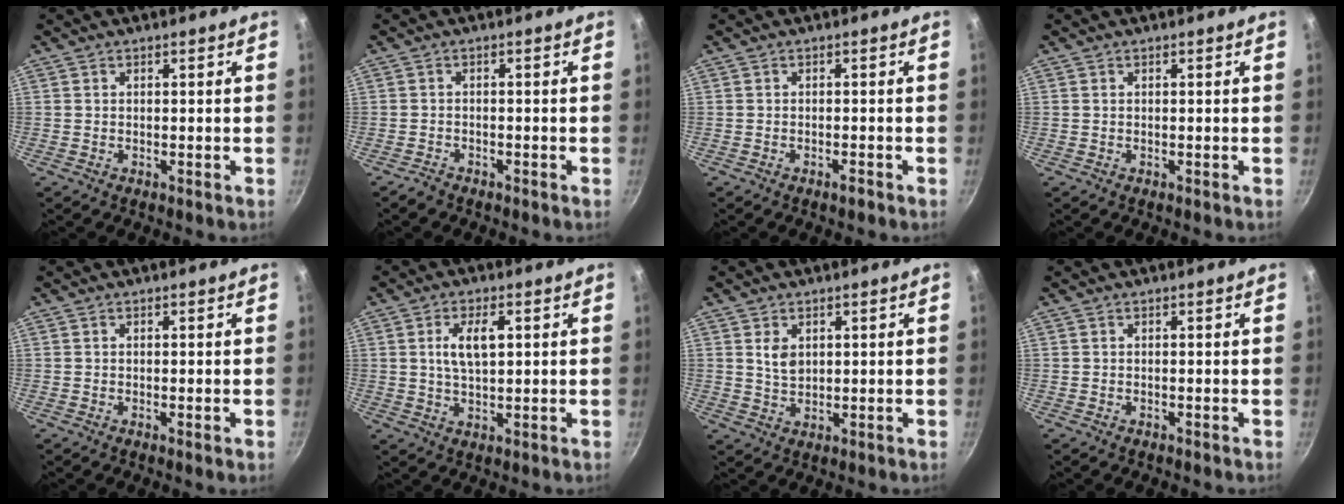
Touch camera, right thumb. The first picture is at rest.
{"total": 1.6, "force": [-1.5, 0.6, 0.3], "torque": [-0.010, 0.017, -0.026]}
{"total": 1.2, "force": [-0.9, 0.3, 0.7], "torque": [-0.016, 0.007, -0.014]}
{"total": 0.0}
{"total": 0.6, "force": [-0.2, 0.0, 0.5], "torque": [-0.008, -0.002, -0.006]}
{"total": 6.6, "force": [1.5, 3.1, 5.6], "torque": [-0.092, 0.003, 0.026]}
{"total": 3.7, "force": [1.2, 2.6, 2.4], "torque": [-0.036, -0.008, 0.025]}
{"total": 0.0}